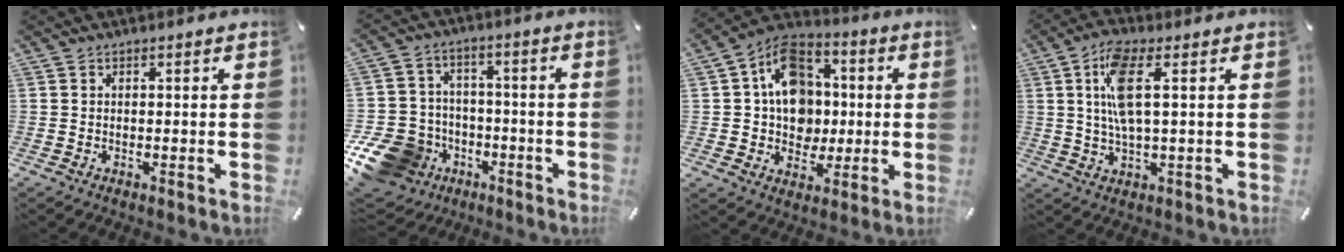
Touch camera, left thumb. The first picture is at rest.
{"total": 15.2, "force": [-6.6, 12.4, 5.9], "torque": [-0.130, 0.046, -0.108]}
{"total": 13.6, "force": [0.7, 11.9, 6.5], "torque": [-0.108, 0.006, 0.015]}
{"total": 9.7, "force": [2.0, 2.9, 9.1], "torque": [-0.195, -0.004, 0.029]}